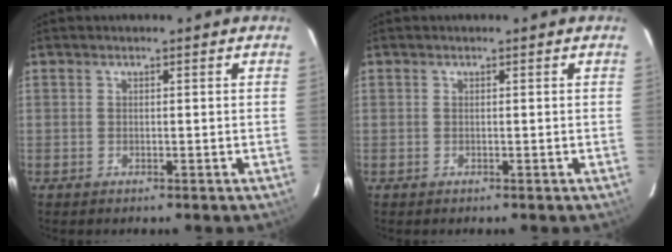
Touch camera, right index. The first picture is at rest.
{"total": 0.0}